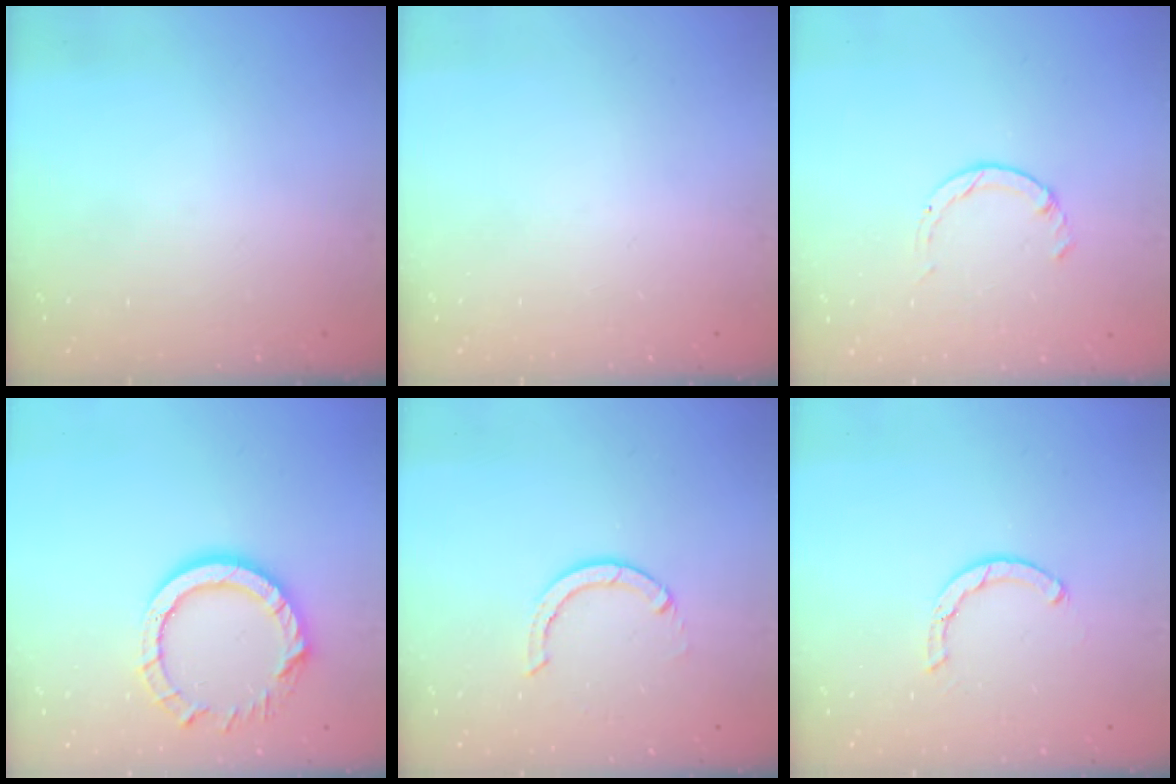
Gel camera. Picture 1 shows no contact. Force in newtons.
{"total": 0.0}
{"total": 1.4, "press": 1.4, "slide": 0.2}
{"total": 12.6, "press": 12.6, "slide": 1.2}
{"total": 3.7, "press": 3.7, "slide": 0.3}
{"total": 2.5, "press": 2.5, "slide": 0.1}